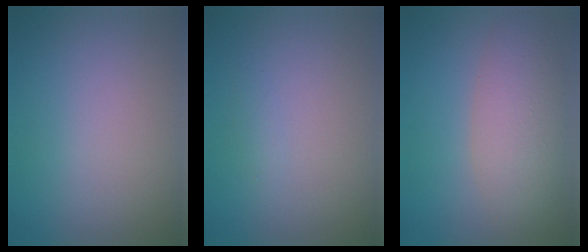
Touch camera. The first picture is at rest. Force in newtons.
{"total": 0.6, "press": 0.6, "slide": 0.0}
{"total": 5.0, "press": 5.0, "slide": 0.3}